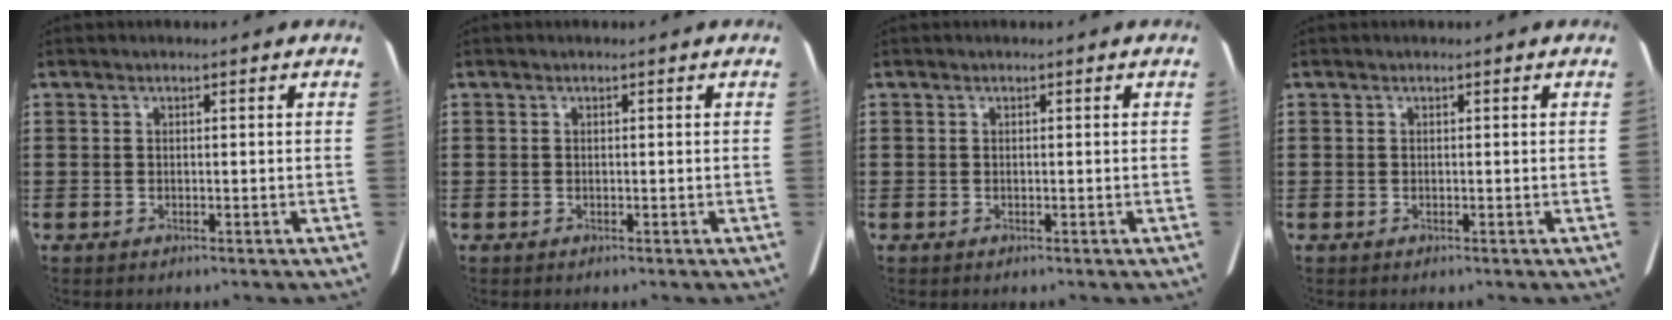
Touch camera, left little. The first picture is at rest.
{"total": 0.0}
{"total": 0.0}
{"total": 0.0}